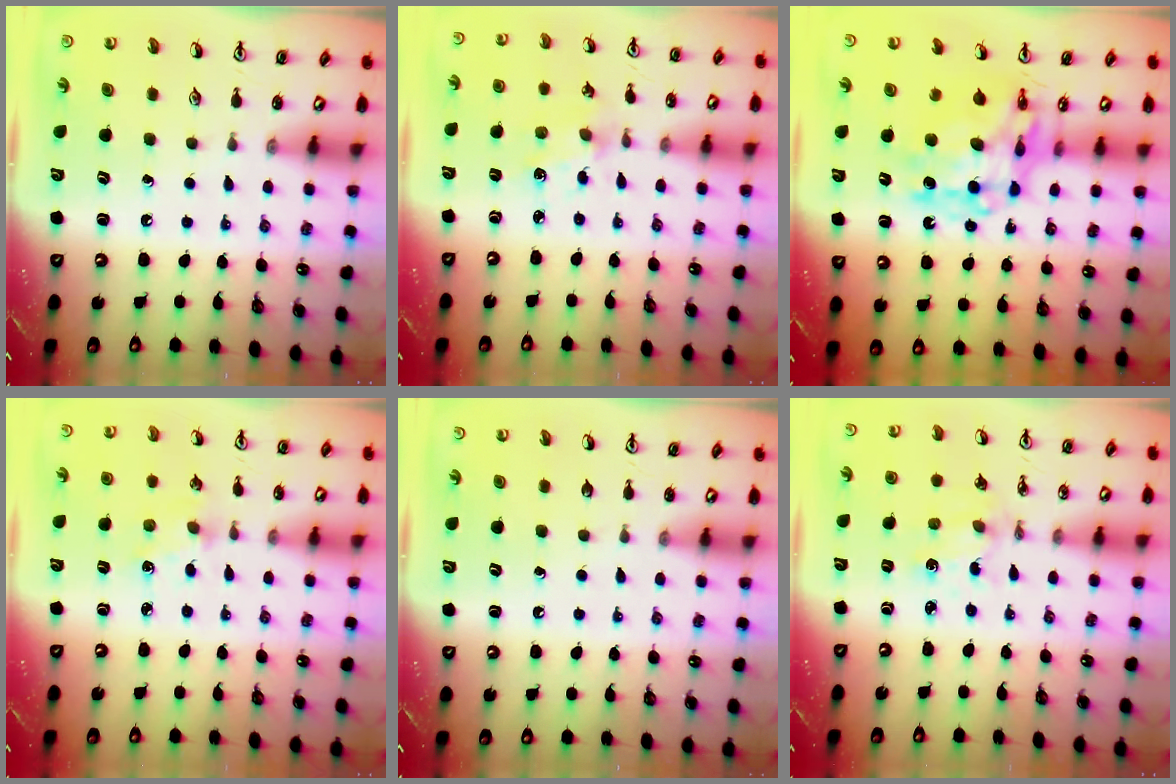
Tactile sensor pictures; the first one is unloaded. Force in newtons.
{"total": 2.1, "press": 2.1, "slide": 0.4}
{"total": 12.3, "press": 12.2, "slide": 1.2}
{"total": 1.7, "press": 1.7, "slide": 0.3}
{"total": 0.0}
{"total": 1.2, "press": 1.1, "slide": 0.3}